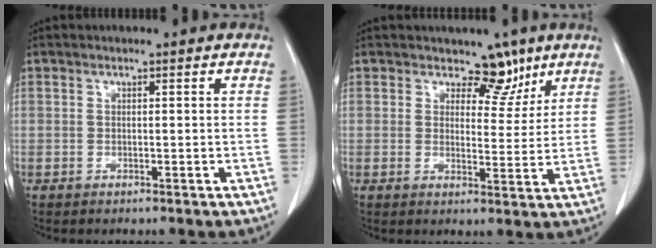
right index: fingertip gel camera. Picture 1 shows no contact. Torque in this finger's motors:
{"motor_torque": [-0.06, 0.34, 0.05, 0.00]}